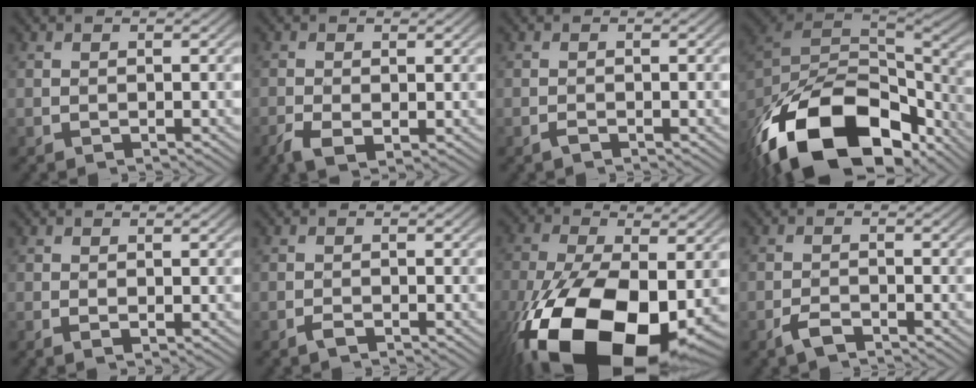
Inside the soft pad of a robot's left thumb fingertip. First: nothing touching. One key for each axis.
{"total": 3.0, "fx": -1.1, "fy": 1.4, "fz": 2.4, "tx": -0.055, "ty": -0.008, "tz": -0.021}
{"total": 0.7, "fx": -0.5, "fy": 0.1, "fz": 0.4, "tx": -0.010, "ty": 0.001, "tz": -0.011}
{"total": 20.2, "fx": -11.7, "fy": 9.9, "fz": 13.1, "tx": -0.294, "ty": -0.029, "tz": -0.186}
{"total": 1.0, "fx": 0.2, "fy": 0.3, "fz": 0.9, "tx": -0.019, "ty": -0.003, "tz": 0.004}
{"total": 1.0, "fx": -0.7, "fy": 0.3, "fz": 0.6, "tx": -0.013, "ty": 0.000, "tz": -0.015}
{"total": 21.3, "fx": -8.1, "fy": 10.5, "fz": 16.7, "tx": -0.343, "ty": -0.064, "tz": -0.109}
{"total": 2.2, "fx": -1.7, "fy": 0.7, "fz": 1.3, "tx": -0.031, "ty": 0.000, "tz": -0.037}